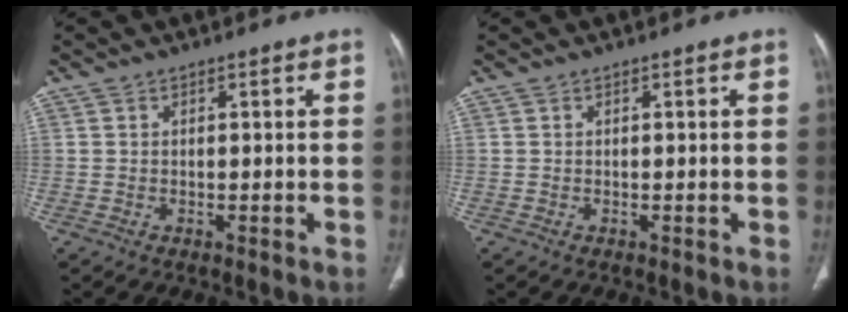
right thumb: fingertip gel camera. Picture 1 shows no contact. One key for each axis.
{"total": 0.0}